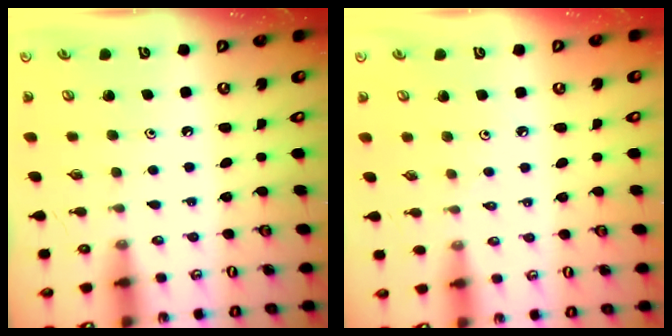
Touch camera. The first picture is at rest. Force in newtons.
{"total": 1.9, "press": 1.9, "slide": 0.4}